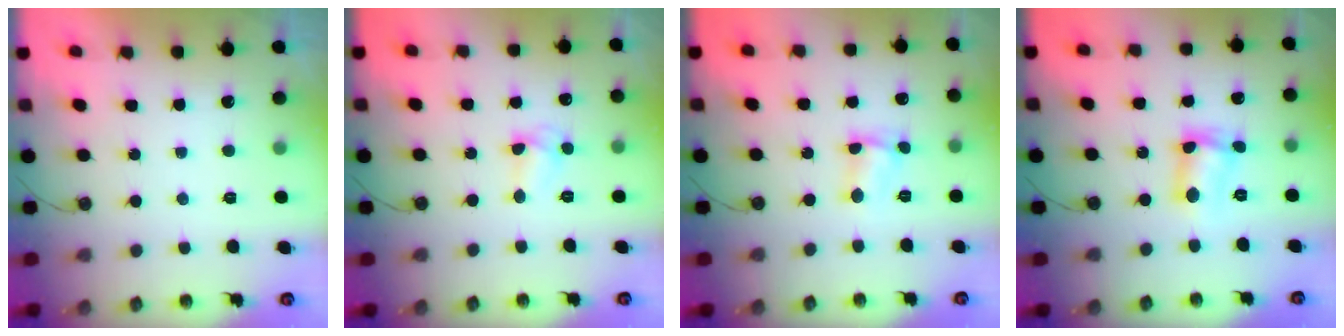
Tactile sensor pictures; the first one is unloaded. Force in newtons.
{"total": 5.1, "press": 5.1, "slide": 0.5}
{"total": 3.3, "press": 3.3, "slide": 0.4}
{"total": 7.4, "press": 7.4, "slide": 0.6}